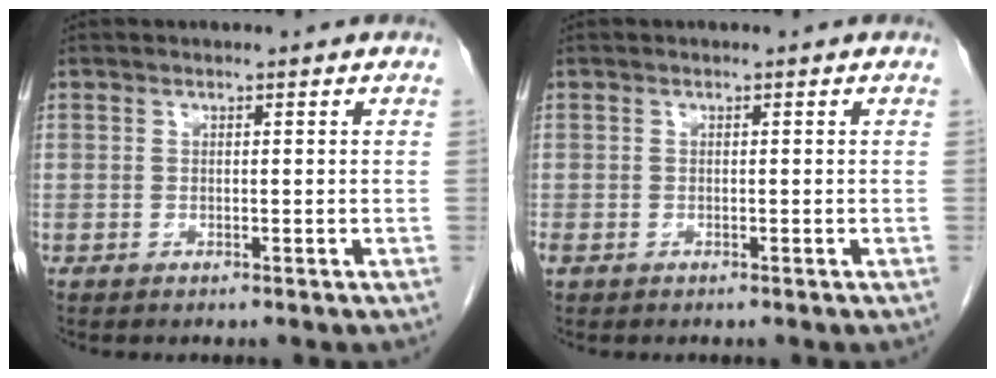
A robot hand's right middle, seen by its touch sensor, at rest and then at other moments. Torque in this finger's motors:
{"motor_torque": [1.04, -1.10, 0.52, 0.21]}